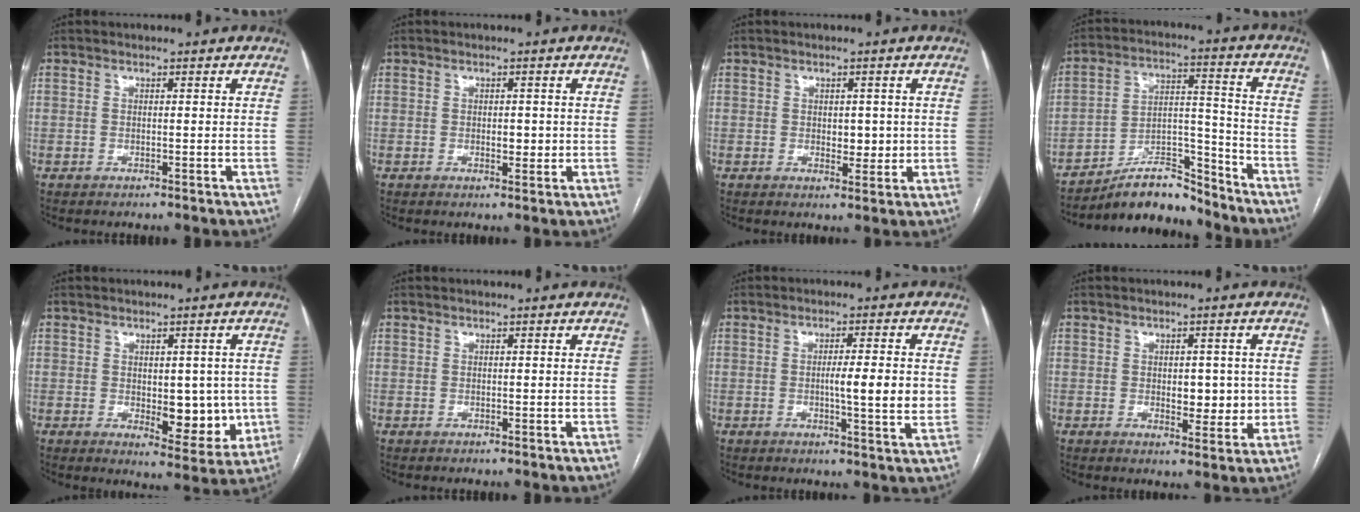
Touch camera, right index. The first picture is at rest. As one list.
[{"total": 2.2, "force": [-0.2, 1.1, 1.8], "torque": [-0.027, -0.001, 0.001]}, {"total": 3.2, "force": [0.1, 1.9, 2.5], "torque": [-0.030, -0.002, 0.007]}, {"total": 10.9, "force": [-9.9, 3.0, 3.4], "torque": [-0.050, 0.041, -0.171]}, {"total": 8.2, "force": [-0.6, 4.2, 7.0], "torque": [-0.072, -0.005, 0.005]}, {"total": 0.0}, {"total": 6.7, "force": [-0.1, 0.4, 6.7], "torque": [-0.100, -0.008, -0.003]}, {"total": 5.2, "force": [-0.1, 2.9, 4.4], "torque": [-0.051, -0.001, 0.006]}]